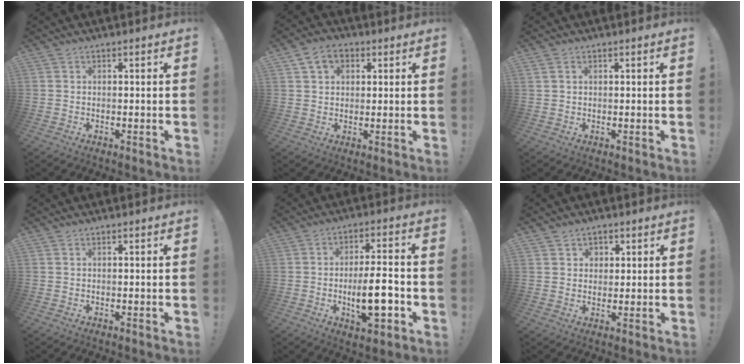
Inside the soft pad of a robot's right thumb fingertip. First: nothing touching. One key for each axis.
{"total": 6.9, "fx": 2.9, "fy": 5.1, "fz": 3.7, "tx": -0.057, "ty": 0.003, "tz": 0.056}
{"total": 1.4, "fx": 0.6, "fy": 1.1, "fz": 0.6, "tx": -0.005, "ty": 0.000, "tz": 0.011}
{"total": 0.0}
{"total": 12.8, "fx": -3.2, "fy": 3.5, "fz": 11.9, "tx": -0.194, "ty": 0.002, "tz": -0.057}
{"total": 3.9, "fx": 1.9, "fy": 3.4, "fz": 0.3, "tx": -0.003, "ty": -0.009, "tz": 0.035}